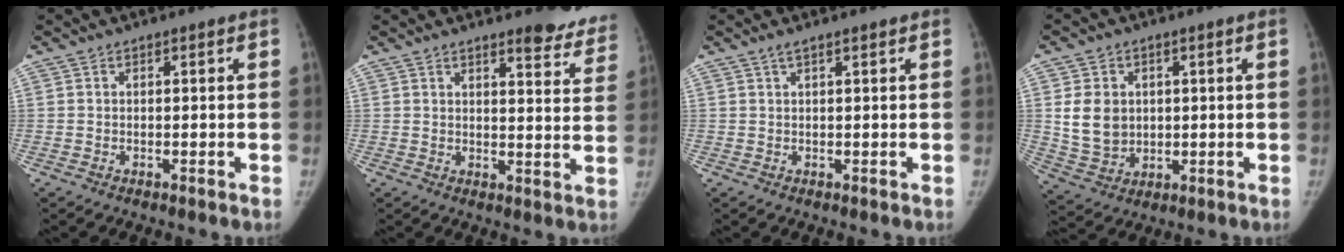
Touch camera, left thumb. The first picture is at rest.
{"total": 10.1, "force": [9.2, 2.4, 3.4], "torque": [-0.004, -0.066, 0.090]}
{"total": 1.4, "force": [1.0, 0.1, 1.0], "torque": [-0.022, 0.005, 0.020]}
{"total": 8.7, "force": [1.5, 7.1, 4.7], "torque": [-0.061, -0.010, 0.044]}